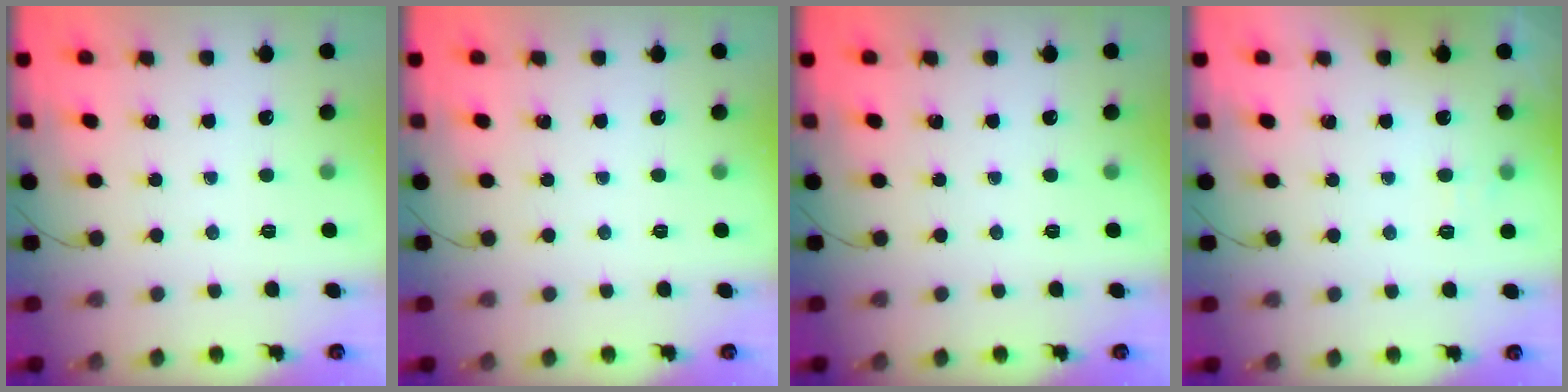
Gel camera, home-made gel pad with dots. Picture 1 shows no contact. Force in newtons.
{"total": 0.0}
{"total": 0.0}
{"total": 3.6, "press": 3.0, "slide": 2.0}